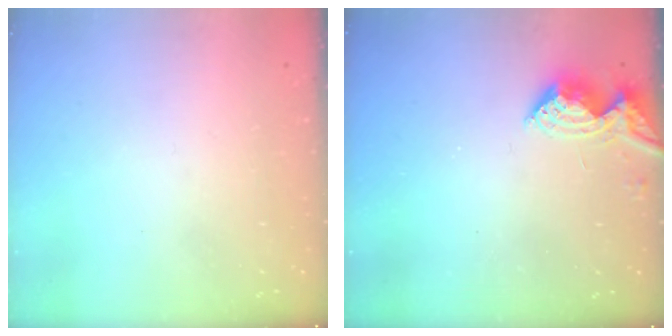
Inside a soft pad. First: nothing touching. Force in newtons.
{"total": 8.2, "press": 8.2, "slide": 0.8}